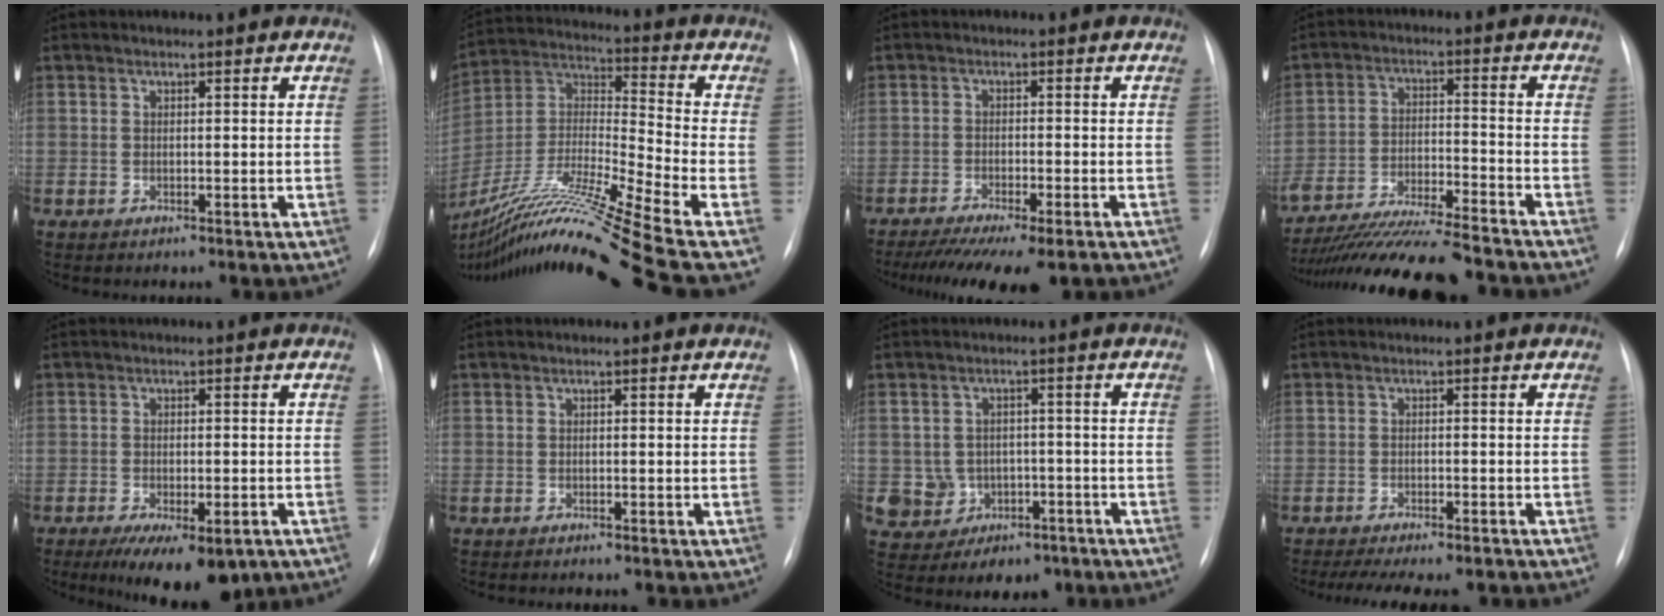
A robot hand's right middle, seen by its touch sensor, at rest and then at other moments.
{"total": 20.8, "force": [-13.4, -1.3, 15.8], "torque": [-0.311, -0.026, -0.249]}
{"total": 11.1, "force": [-8.5, 1.9, 6.8], "torque": [-0.096, -0.016, -0.128]}
{"total": 17.3, "force": [-15.4, 1.0, 7.8], "torque": [-0.148, -0.021, -0.253]}
{"total": 10.3, "force": [-6.6, 3.8, 7.0], "torque": [-0.097, -0.011, -0.095]}
{"total": 1.2, "force": [-1.0, 0.1, 0.6], "torque": [-0.009, -0.003, -0.011]}
{"total": 7.4, "force": [-2.4, 6.8, 1.7], "torque": [-0.038, 0.019, -0.022]}
{"total": 11.7, "force": [-10.1, 2.6, 5.4], "torque": [-0.081, -0.004, -0.133]}